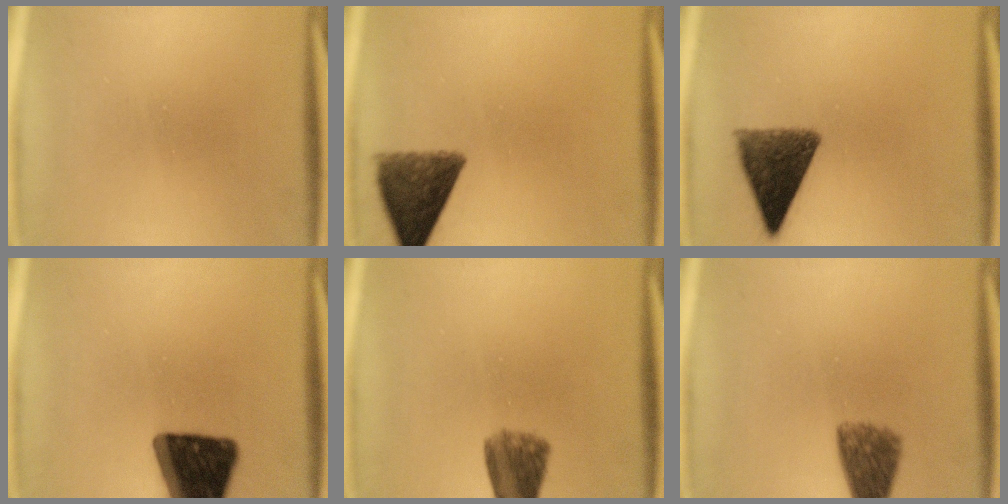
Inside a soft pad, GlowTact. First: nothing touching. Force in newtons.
{"total": 9.2}
{"total": 10.4}
{"total": 17.2}
{"total": 6.2}
{"total": 6.2}